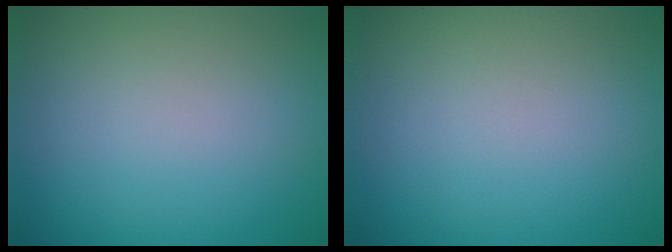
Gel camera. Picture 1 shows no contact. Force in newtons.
{"total": 0.0}